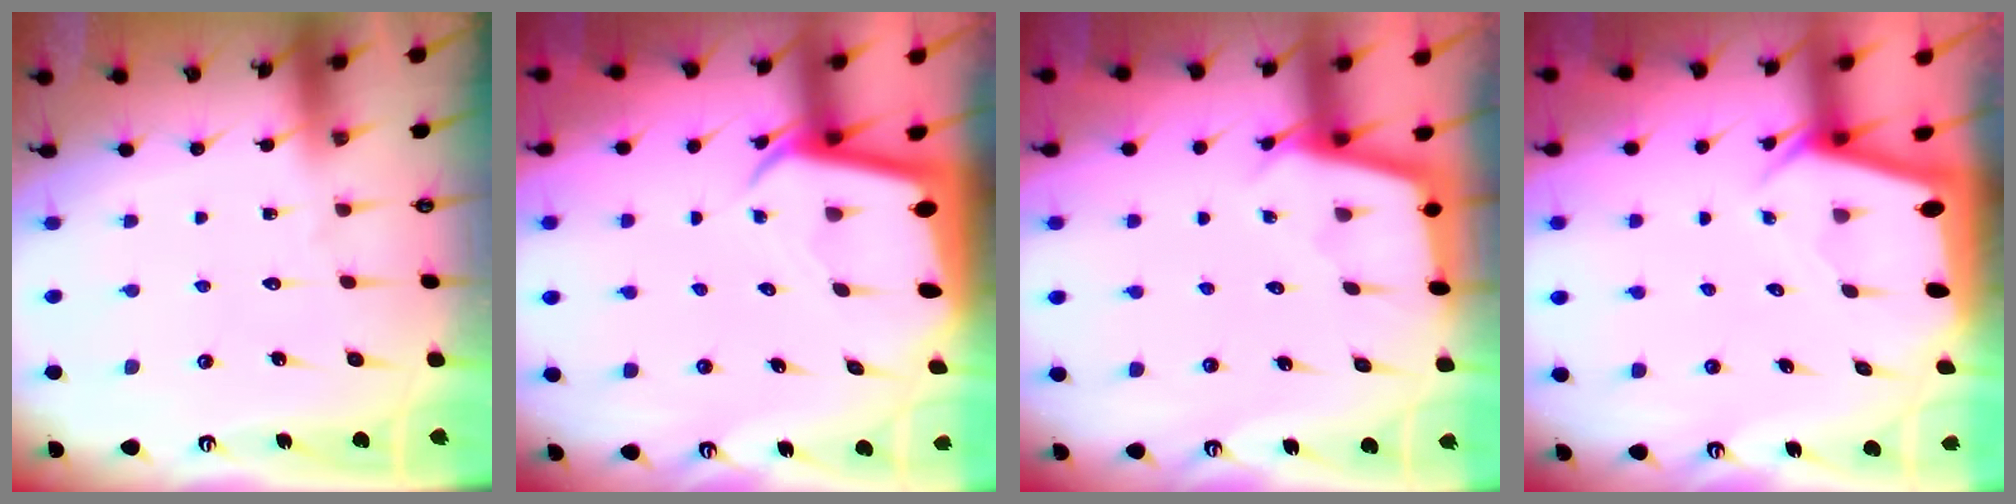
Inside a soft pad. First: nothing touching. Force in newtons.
{"total": 3.1, "press": 3.1, "slide": 0.3}
{"total": 2.8, "press": 2.8, "slide": 0.3}
{"total": 3.1, "press": 3.1, "slide": 0.1}